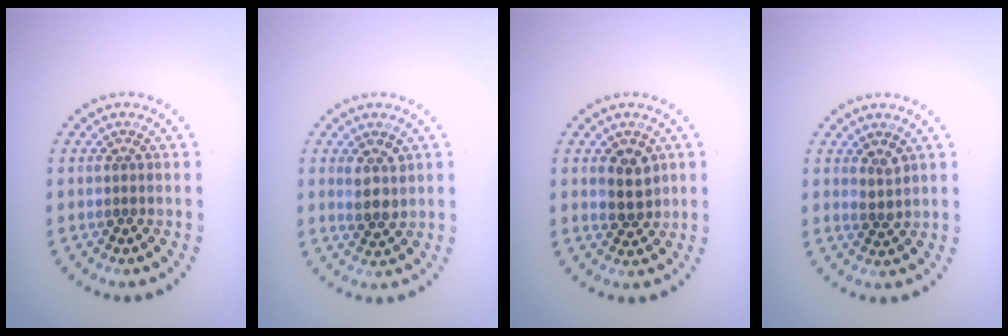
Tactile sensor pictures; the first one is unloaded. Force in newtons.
{"total": 2.2, "press": 1.9, "slide": 1.0}
{"total": 2.4, "press": 2.3, "slide": 0.7}
{"total": 1.3, "press": 1.0, "slide": 0.7}